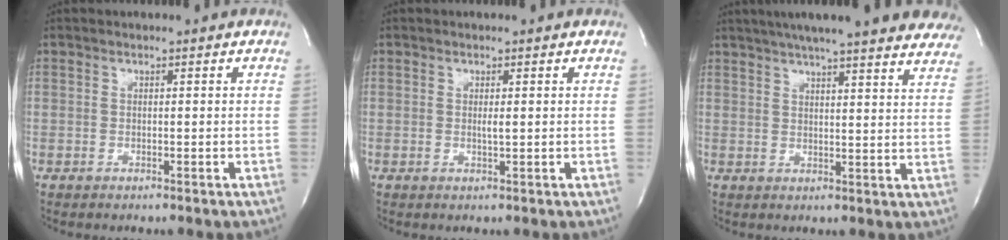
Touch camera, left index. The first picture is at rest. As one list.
[{"total": 0.9, "force": [0.1, 0.0, 0.9], "torque": [-0.021, -0.002, 0.003]}, {"total": 27.1, "force": [23.3, 3.4, 13.4], "torque": [-0.194, -0.010, 0.280]}]